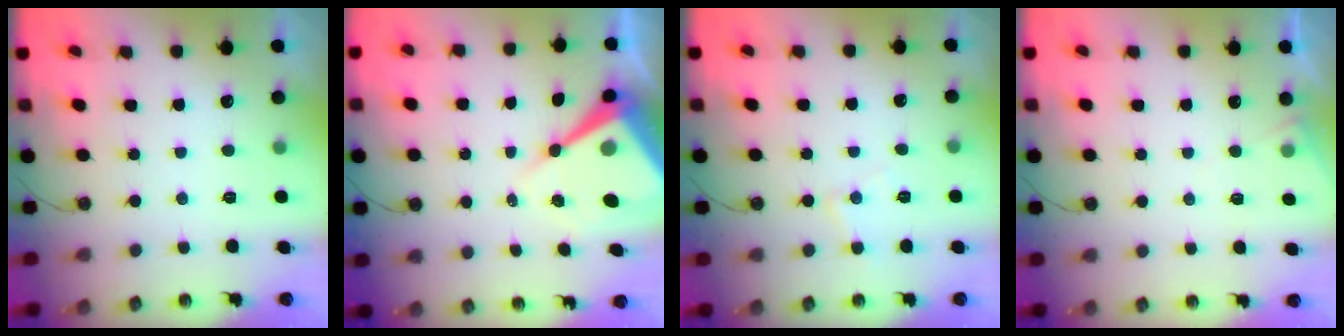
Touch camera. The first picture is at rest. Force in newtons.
{"total": 12.1, "press": 12.1, "slide": 1.1}
{"total": 6.4, "press": 6.4, "slide": 0.5}
{"total": 4.9, "press": 4.8, "slide": 0.7}